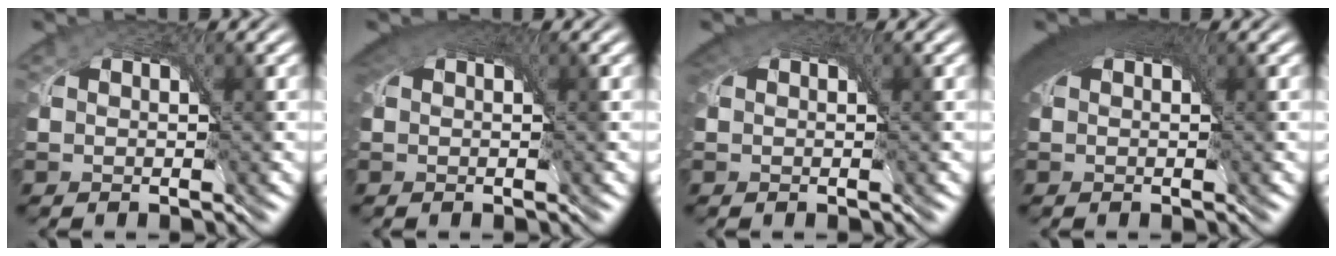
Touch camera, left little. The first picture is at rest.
{"total": 4.2, "force": [2.4, 2.1, 2.7], "torque": [-0.048, 0.012, 0.028]}
{"total": 3.5, "force": [1.8, 2.1, 2.1], "torque": [-0.041, 0.007, 0.021]}
{"total": 6.7, "force": [2.9, 3.1, 5.1], "torque": [-0.081, 0.018, 0.032]}